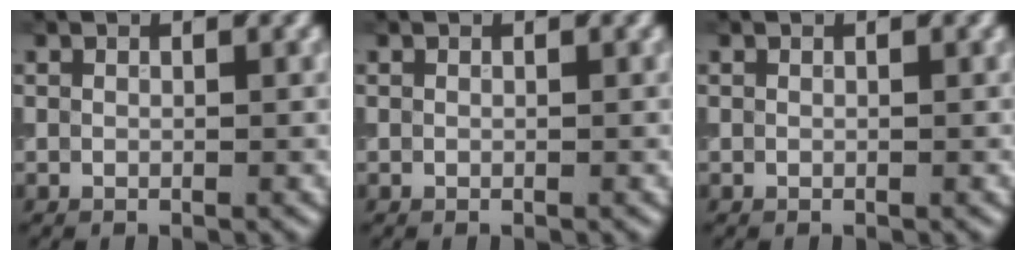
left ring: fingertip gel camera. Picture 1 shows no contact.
{"total": 0.0}
{"total": 0.0}